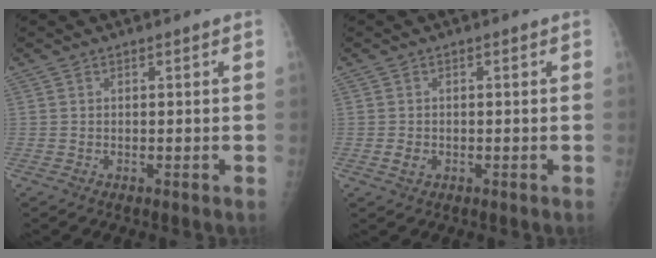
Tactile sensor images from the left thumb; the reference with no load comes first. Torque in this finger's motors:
{"motor_torque": [-0.03, 0.00, 0.00, -0.01, 0.00]}